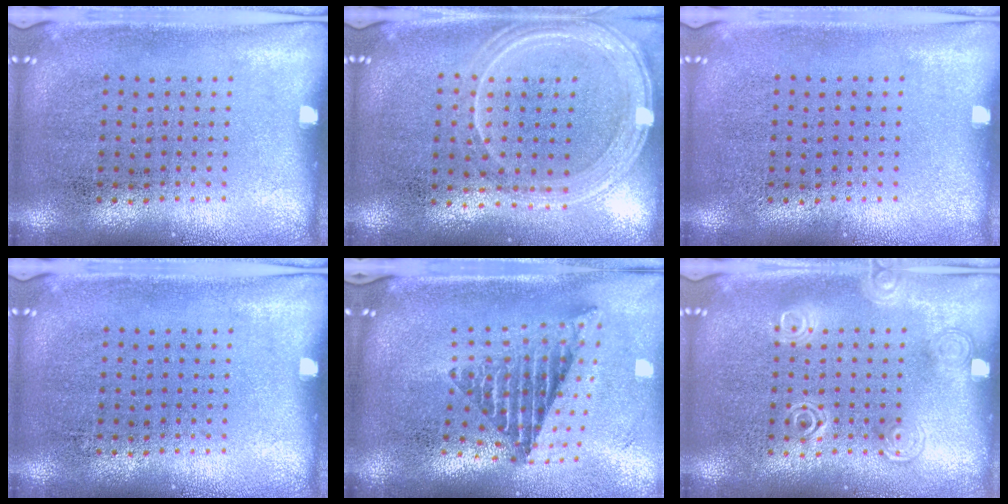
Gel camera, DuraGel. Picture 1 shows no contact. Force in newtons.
{"total": 1.2, "press": 1.2, "slide": 0.3}
{"total": 0.0}
{"total": 0.0}
{"total": 2.4, "press": 1.6, "slide": 1.9}
{"total": 1.9, "press": 1.9, "slide": 0.4}